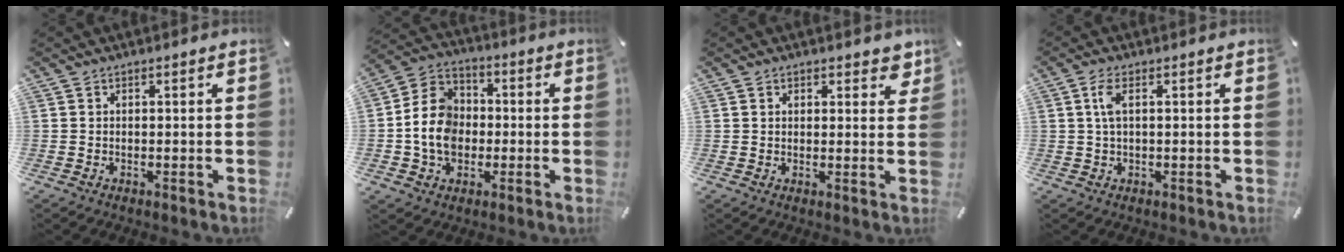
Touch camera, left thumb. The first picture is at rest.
{"total": 11.4, "force": [-1.6, 9.6, 5.9], "torque": [-0.144, 0.024, -0.029]}
{"total": 3.0, "force": [1.9, 1.8, 1.5], "torque": [-0.001, -0.006, 0.028]}
{"total": 3.7, "force": [0.7, 1.2, 3.4], "torque": [-0.069, 0.006, 0.011]}